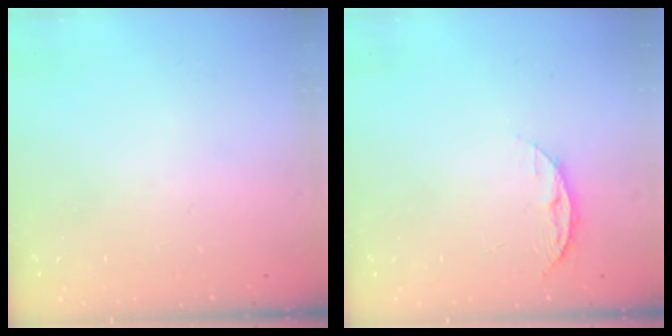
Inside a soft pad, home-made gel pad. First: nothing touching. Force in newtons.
{"total": 7.2, "press": 7.2, "slide": 0.9}